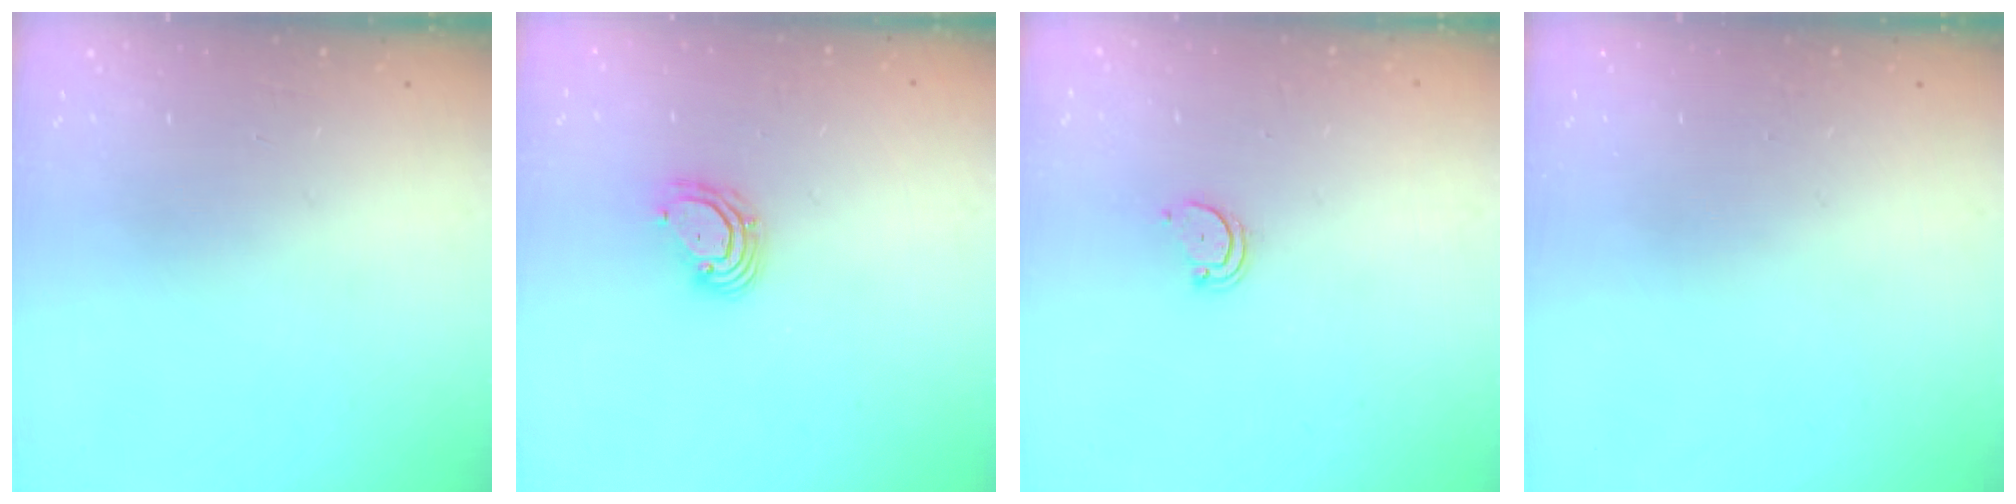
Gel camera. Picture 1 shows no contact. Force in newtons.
{"total": 5.6, "press": 5.6, "slide": 0.7}
{"total": 3.5, "press": 3.4, "slide": 0.3}
{"total": 0.0}